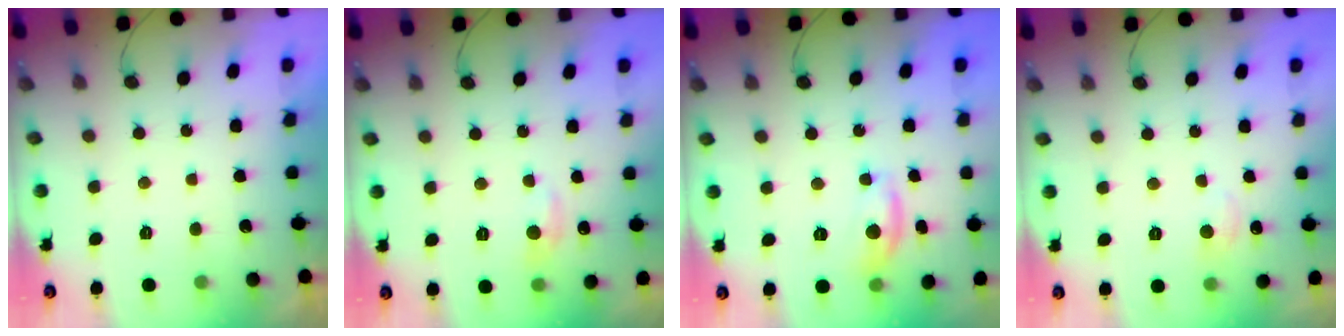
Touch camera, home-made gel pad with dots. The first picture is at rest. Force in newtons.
{"total": 5.9, "press": 5.9, "slide": 0.8}
{"total": 7.6, "press": 7.6, "slide": 0.6}
{"total": 5.8, "press": 5.8, "slide": 0.7}